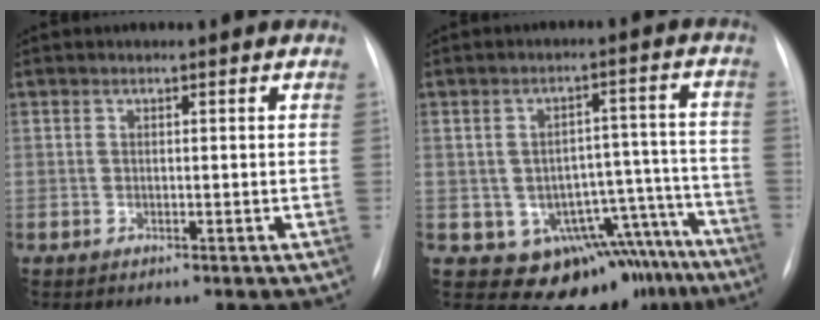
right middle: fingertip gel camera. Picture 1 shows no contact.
{"total": 14.3, "force": [-10.8, 8.7, 3.4], "torque": [-0.010, 0.063, -0.123]}